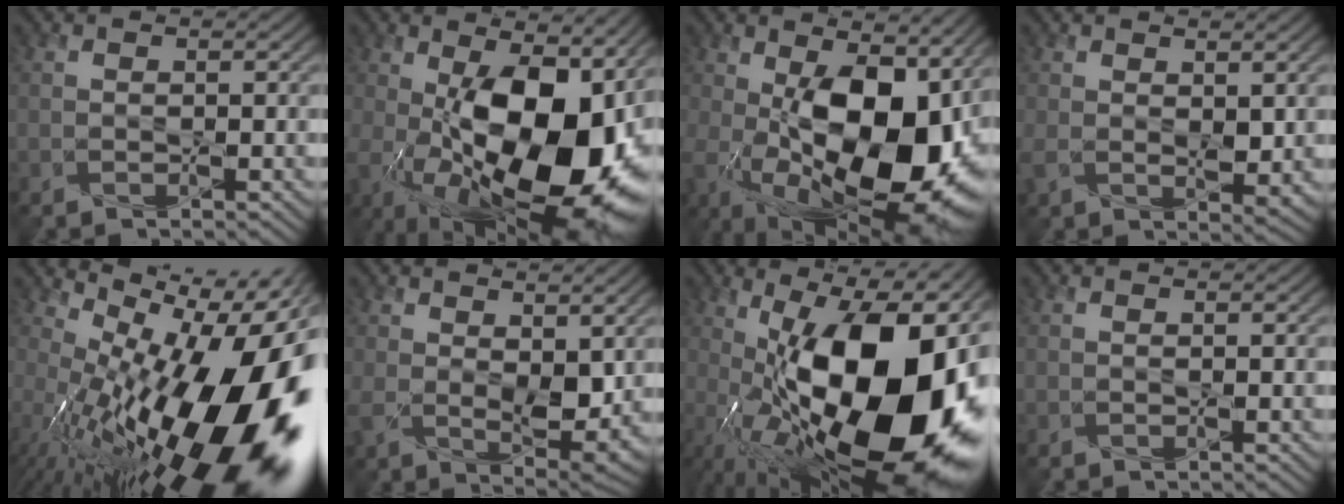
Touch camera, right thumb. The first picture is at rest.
{"total": 20.6, "force": [-2.1, 10.5, 17.6], "torque": [-0.264, -0.025, -0.026]}
{"total": 18.9, "force": [-1.1, 10.5, 15.7], "torque": [-0.238, -0.035, -0.008]}
{"total": 4.0, "force": [0.8, 2.4, 3.1], "torque": [-0.075, -0.011, 0.017]}
{"total": 22.1, "force": [-3.9, 9.6, 19.5], "torque": [-0.283, -0.036, -0.061]}
{"total": 6.9, "force": [1.5, 4.0, 5.5], "torque": [-0.117, -0.023, 0.033]}
{"total": 22.6, "force": [-1.7, 10.0, 20.3], "torque": [-0.323, 0.007, -0.043]}
{"total": 0.0}